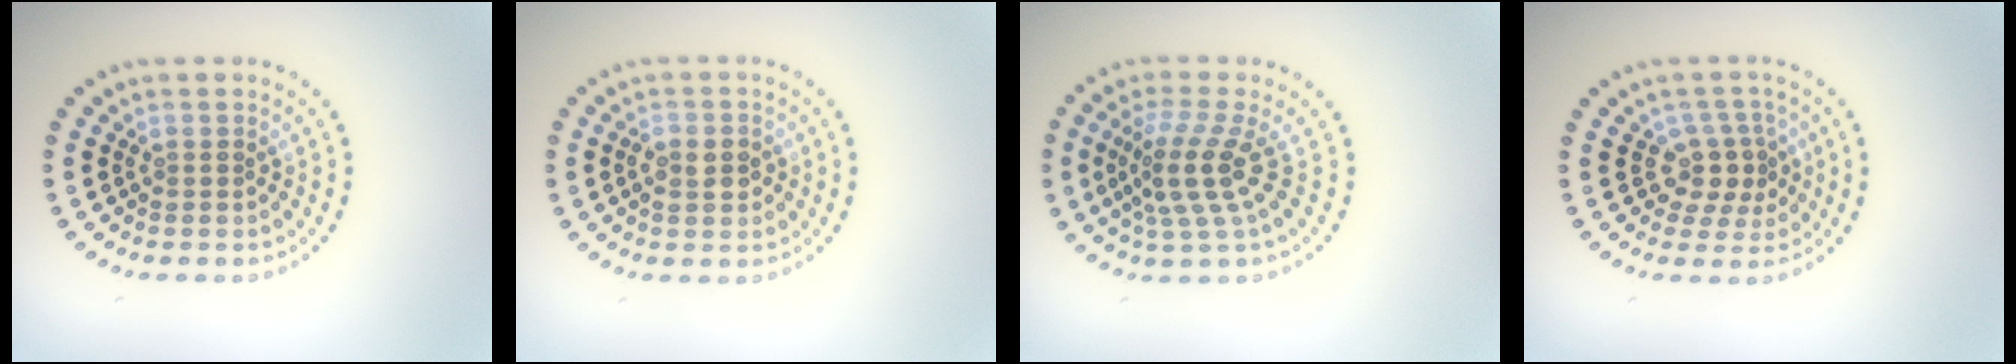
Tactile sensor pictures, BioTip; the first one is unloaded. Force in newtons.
{"total": 2.2, "press": 2.2, "slide": 0.3}
{"total": 4.0, "press": 2.8, "slide": 2.7}
{"total": 2.8, "press": 2.2, "slide": 1.7}